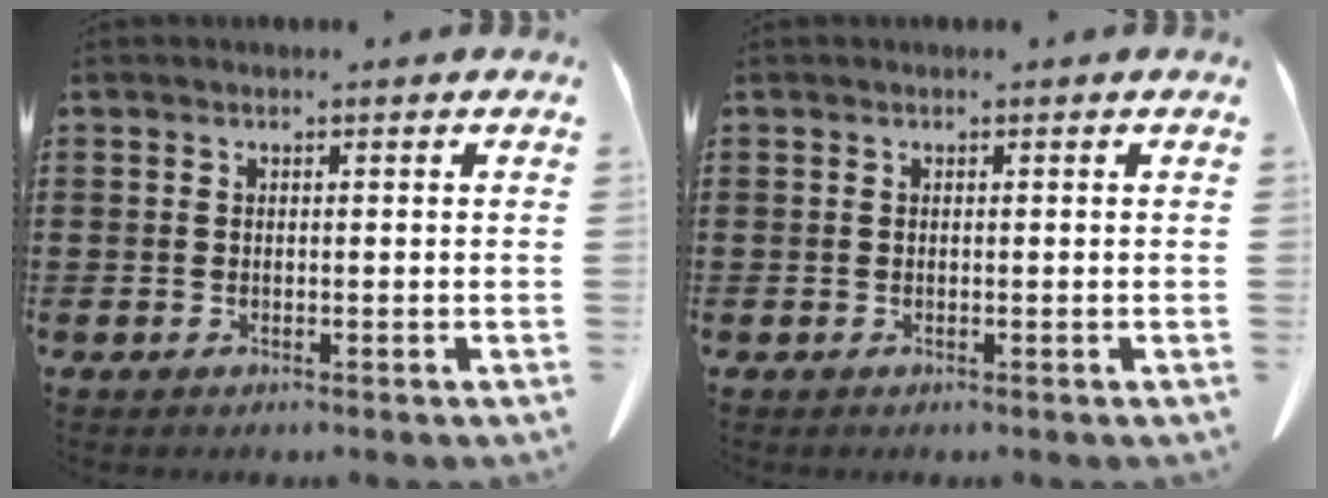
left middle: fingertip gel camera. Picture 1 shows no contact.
{"total": 0.0}